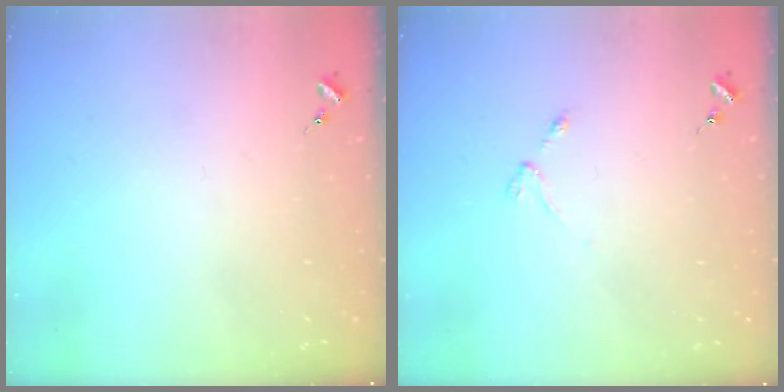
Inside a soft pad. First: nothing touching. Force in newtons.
{"total": 2.9, "press": 2.8, "slide": 0.4}